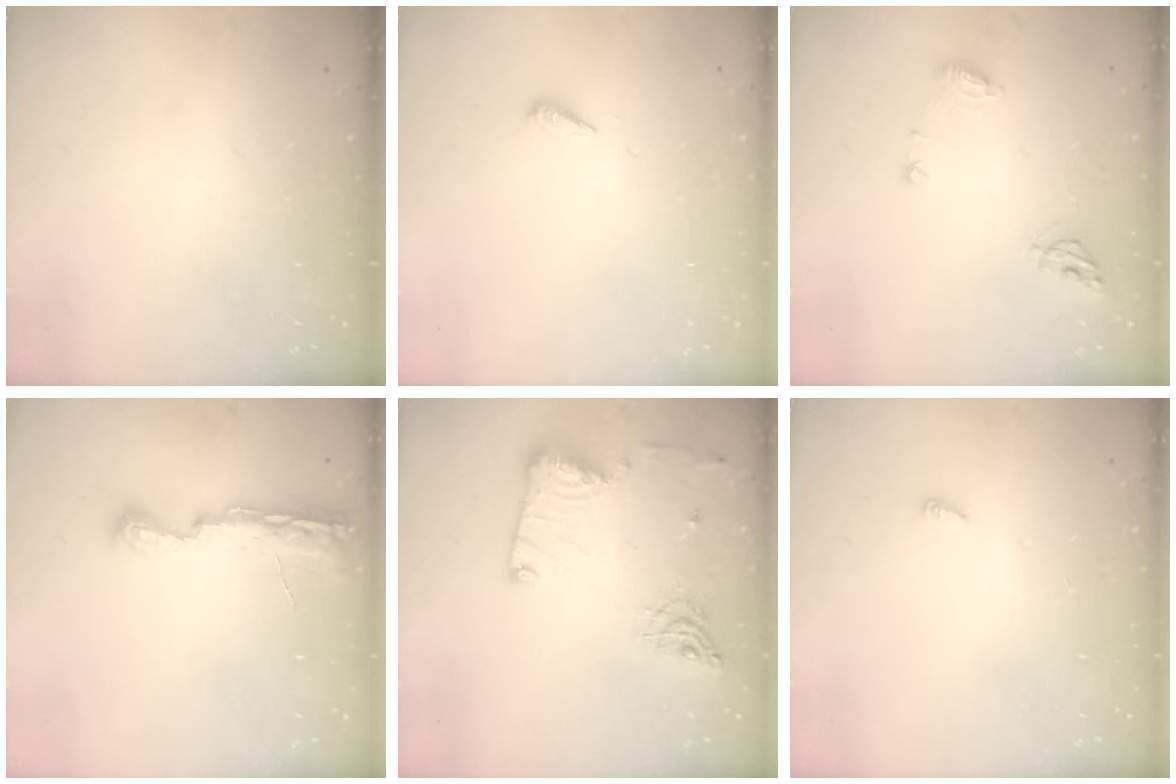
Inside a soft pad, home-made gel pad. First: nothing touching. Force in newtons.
{"total": 2.9, "press": 2.9, "slide": 0.3}
{"total": 7.2, "press": 7.2, "slide": 0.8}
{"total": 10.6, "press": 9.1, "slide": 5.5}
{"total": 13.9, "press": 13.9, "slide": 0.8}
{"total": 3.6, "press": 3.6, "slide": 0.4}